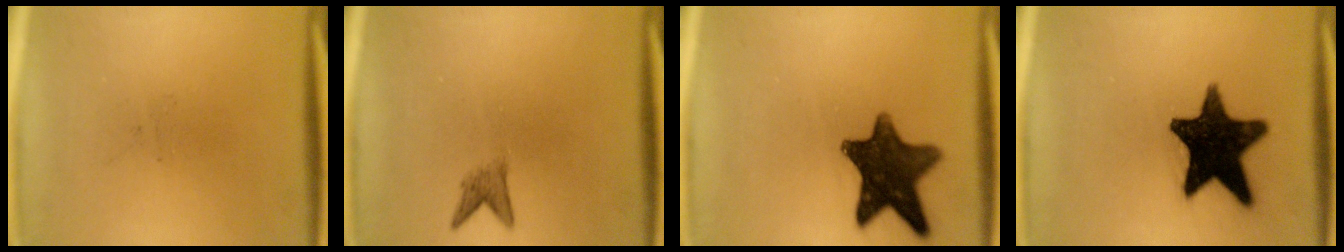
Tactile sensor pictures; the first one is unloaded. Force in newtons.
{"total": 1.8}
{"total": 12.4}
{"total": 16.5}